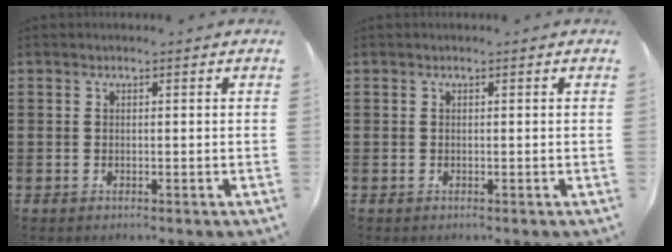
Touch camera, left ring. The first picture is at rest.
{"total": 0.0}